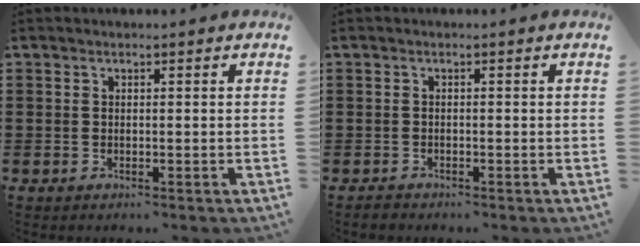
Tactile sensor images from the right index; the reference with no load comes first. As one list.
[{"total": 0.9, "force": [-0.8, 0.4, 0.0], "torque": [-0.002, 0.002, -0.017]}]